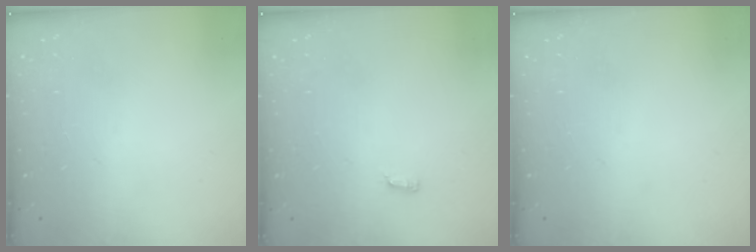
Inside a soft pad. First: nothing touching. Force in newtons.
{"total": 6.4, "press": 3.8, "slide": 5.1}
{"total": 0.0}